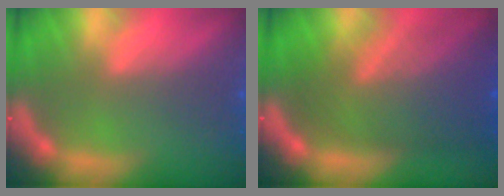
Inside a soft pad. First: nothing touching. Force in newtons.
{"total": 9.5}